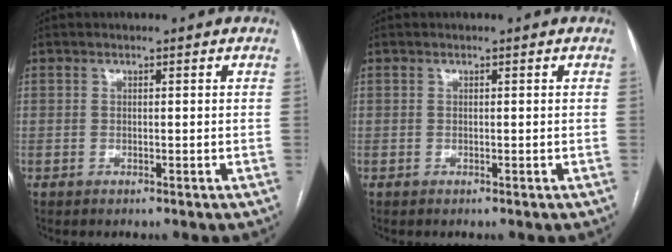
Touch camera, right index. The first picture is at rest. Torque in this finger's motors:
{"motor_torque": [-0.07, 0.07, 0.00, 0.00]}